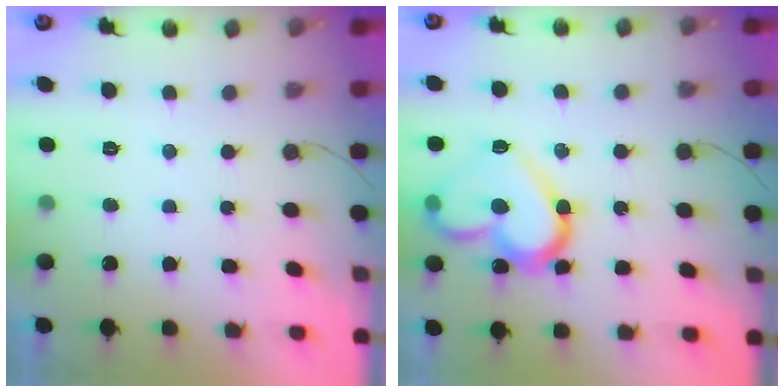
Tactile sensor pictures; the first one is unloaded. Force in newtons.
{"total": 17.0, "press": 16.9, "slide": 2.1}